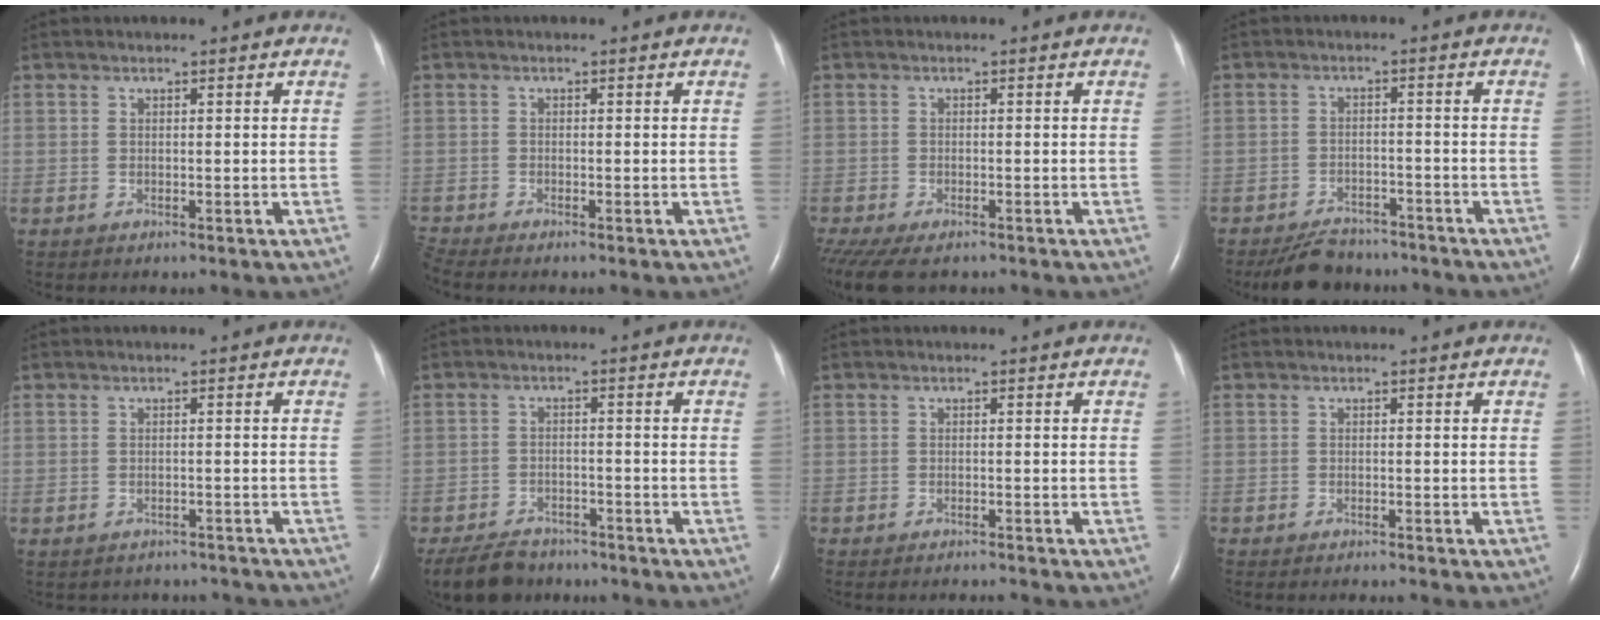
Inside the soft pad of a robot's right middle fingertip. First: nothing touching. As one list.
[{"total": 1.3, "force": [-1.2, -0.4, 0.1], "torque": [-0.009, -0.005, -0.026]}, {"total": 9.0, "force": [-6.8, 3.5, 4.9], "torque": [-0.107, -0.013, -0.102]}, {"total": 7.3, "force": [-6.5, 2.6, 2.0], "torque": [-0.037, -0.010, -0.104]}, {"total": 7.6, "force": [-7.2, 2.4, 0.7], "torque": [-0.013, 0.008, -0.076]}, {"total": 7.6, "force": [-6.6, 3.0, 2.3], "torque": [-0.044, -0.013, -0.107]}, {"total": 4.4, "force": [-4.2, -0.2, 1.0], "torque": [-0.010, -0.011, -0.060]}, {"total": 4.9, "force": [-4.5, 0.1, 1.9], "torque": [-0.020, -0.010, -0.064]}]